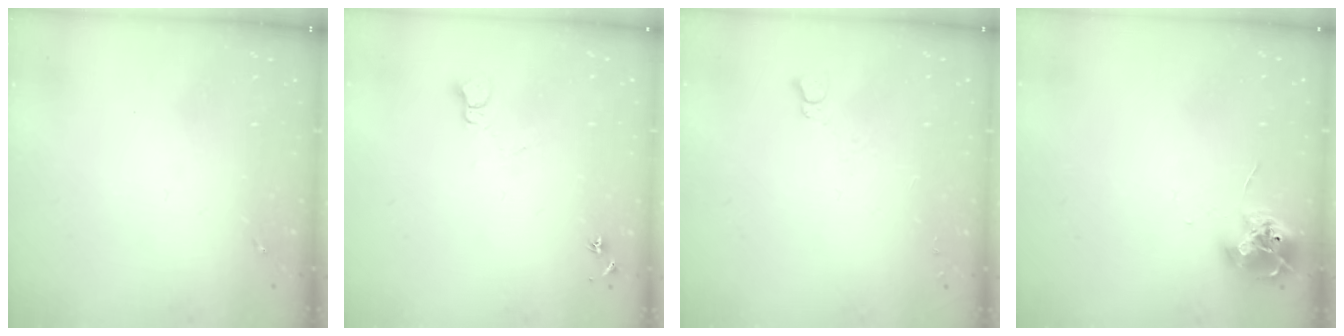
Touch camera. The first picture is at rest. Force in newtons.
{"total": 4.9, "press": 4.9, "slide": 0.5}
{"total": 2.8, "press": 2.7, "slide": 0.3}
{"total": 9.3, "press": 9.3, "slide": 1.0}